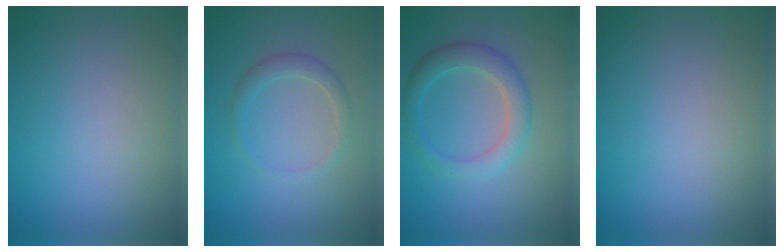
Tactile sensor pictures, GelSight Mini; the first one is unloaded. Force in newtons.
{"total": 1.7, "press": 1.7, "slide": 0.2}
{"total": 3.2, "press": 3.2, "slide": 0.2}
{"total": 0.0}